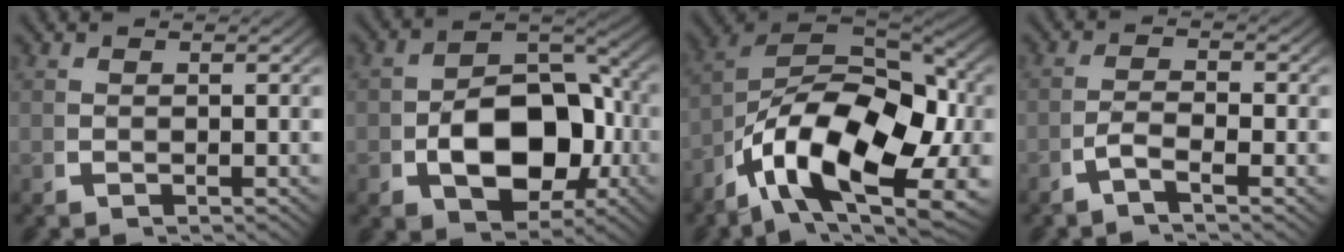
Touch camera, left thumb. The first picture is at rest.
{"total": 11.4, "force": [-1.6, 7.5, 8.5], "torque": [-0.158, -0.030, -0.007]}
{"total": 20.6, "force": [-2.2, 12.7, 16.1], "torque": [-0.323, -0.068, -0.010]}
{"total": 2.6, "force": [-1.1, 0.9, 2.2], "torque": [-0.048, -0.005, -0.026]}